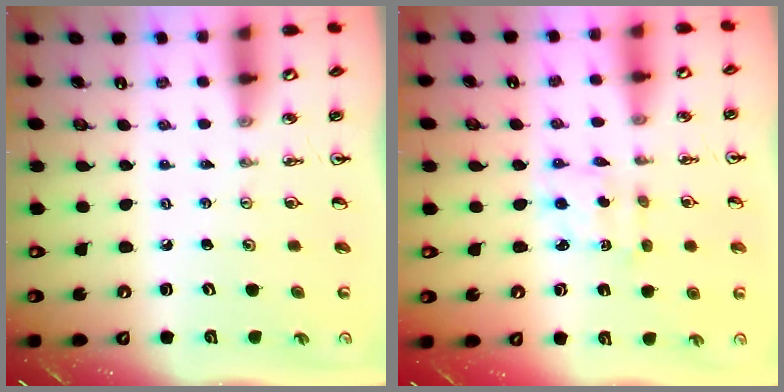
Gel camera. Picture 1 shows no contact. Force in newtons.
{"total": 2.2, "press": 2.0, "slide": 0.8}